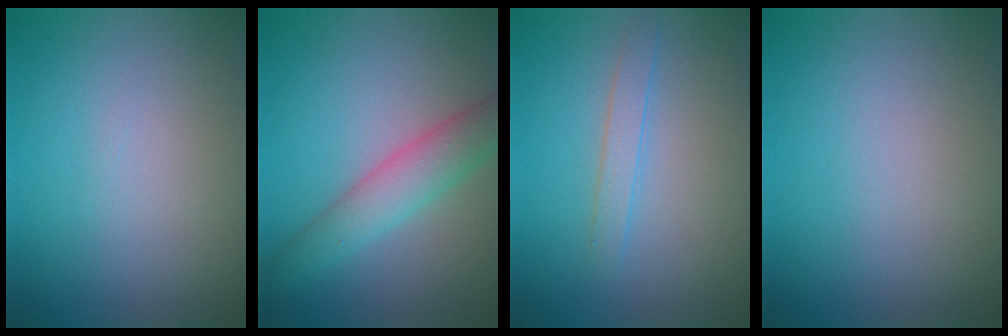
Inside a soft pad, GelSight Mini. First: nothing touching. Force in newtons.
{"total": 3.9, "press": 3.9, "slide": 0.0}
{"total": 1.5, "press": 1.5, "slide": 0.0}
{"total": 0.0}